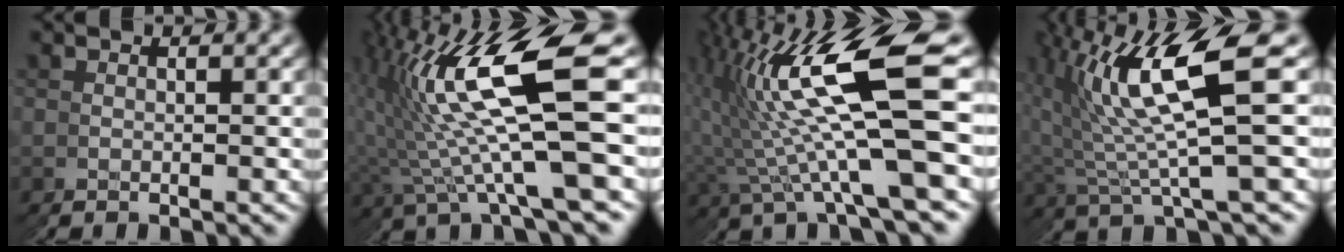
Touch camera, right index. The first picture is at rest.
{"total": 10.9, "force": [1.8, 4.5, 9.7], "torque": [-0.167, 0.027, 0.021]}
{"total": 12.1, "force": [2.2, 5.3, 10.6], "torque": [-0.185, 0.019, 0.025]}
{"total": 8.6, "force": [1.6, 4.0, 7.4], "torque": [-0.140, 0.011, 0.027]}